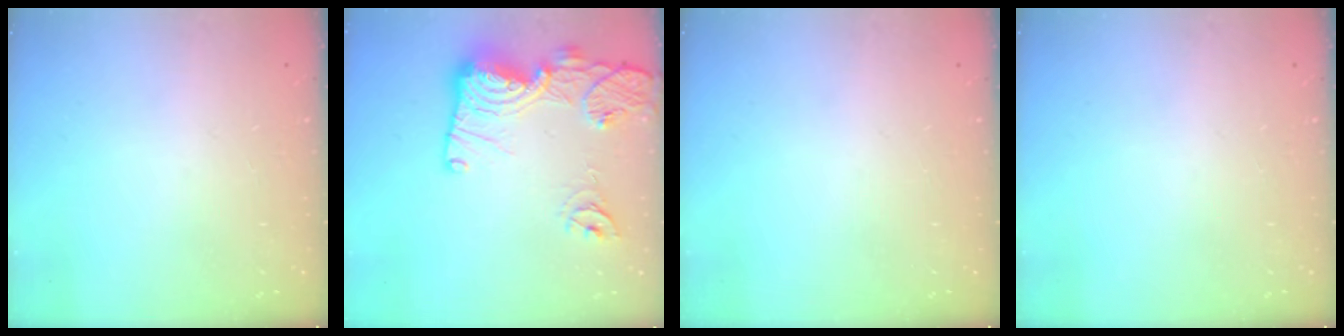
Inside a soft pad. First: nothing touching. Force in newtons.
{"total": 18.6, "press": 18.6, "slide": 1.6}
{"total": 0.0}
{"total": 0.0}